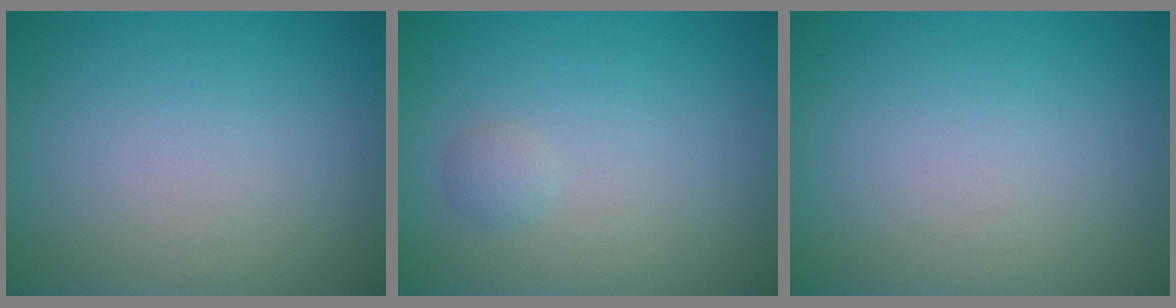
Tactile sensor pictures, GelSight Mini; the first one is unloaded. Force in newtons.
{"total": 0.9, "press": 0.9, "slide": 0.0}
{"total": 0.0}